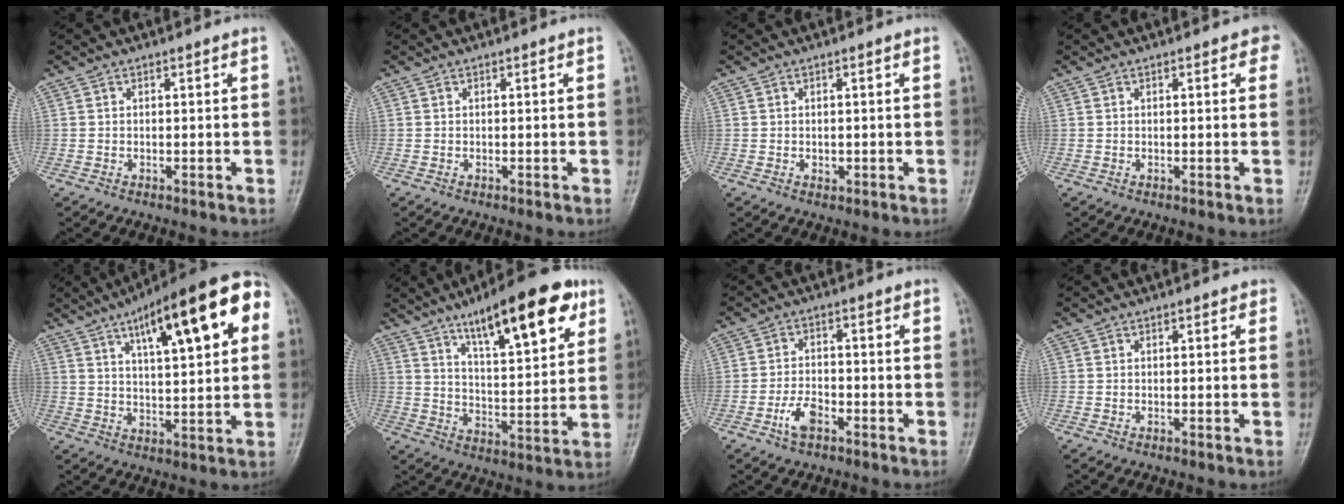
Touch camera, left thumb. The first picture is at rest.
{"total": 0.0}
{"total": 1.0, "force": [-0.1, 0.8, 0.6], "torque": [-0.003, 0.000, 0.000]}
{"total": 2.4, "force": [1.0, 1.1, 1.9], "torque": [-0.011, 0.001, 0.006]}
{"total": 20.5, "force": [8.3, 6.2, 17.7], "torque": [-0.236, 0.002, 0.116]}
{"total": 19.0, "force": [10.6, 5.8, 14.7], "torque": [-0.189, -0.039, 0.165]}
{"total": 4.8, "force": [-2.6, 2.5, 3.2], "torque": [-0.058, 0.017, -0.050]}
{"total": 1.0, "force": [0.4, 0.5, 0.7], "torque": [-0.007, 0.001, 0.002]}